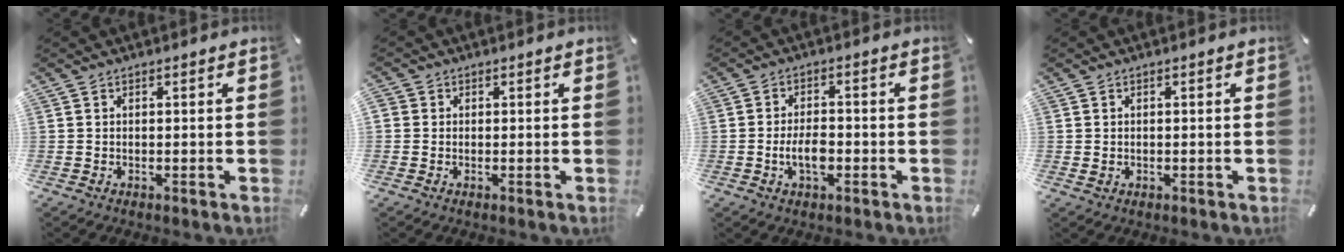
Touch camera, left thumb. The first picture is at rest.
{"total": 1.1, "force": [-0.1, 1.1, 0.1], "torque": [0.000, 0.006, -0.005]}
{"total": 5.6, "force": [-1.6, 3.0, 4.5], "torque": [-0.096, 0.005, -0.031]}
{"total": 0.7, "force": [0.0, 0.6, 0.3], "torque": [-0.005, 0.004, 0.000]}